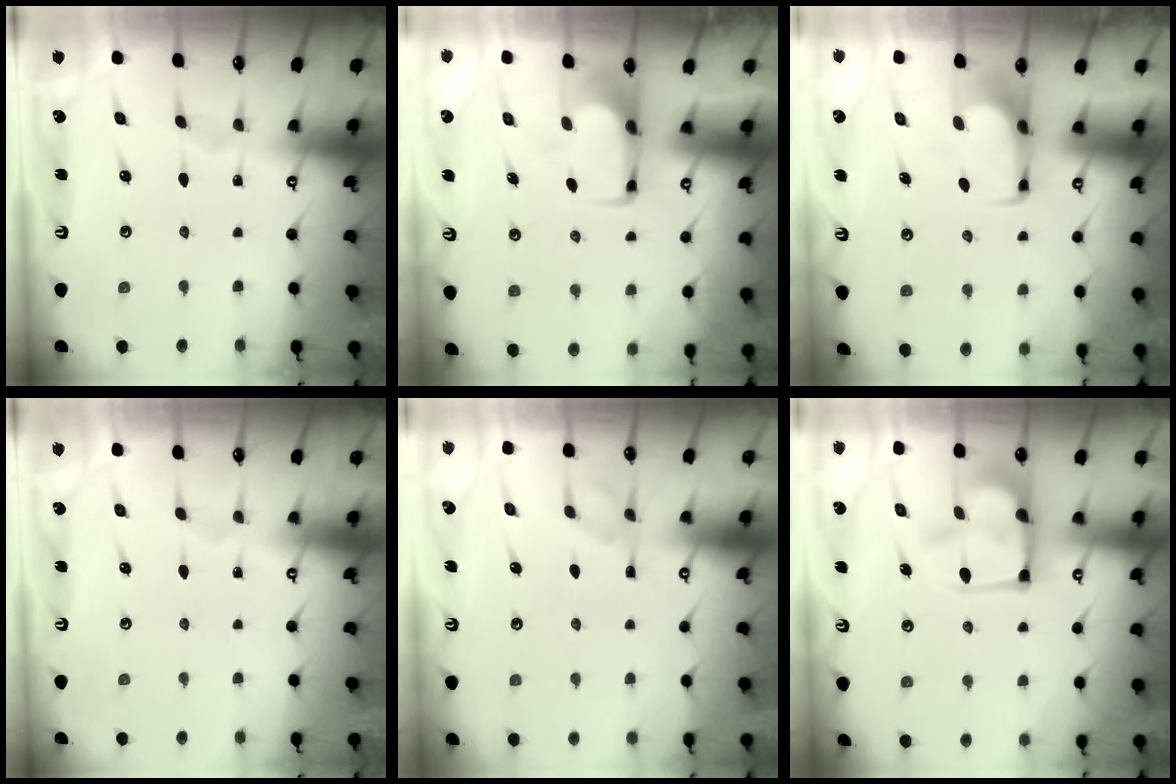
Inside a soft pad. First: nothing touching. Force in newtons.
{"total": 1.9, "press": 1.9, "slide": 0.4}
{"total": 1.7, "press": 1.6, "slide": 0.5}
{"total": 0.0}
{"total": 1.2, "press": 0.5, "slide": 1.1}
{"total": 13.4, "press": 13.4, "slide": 1.0}